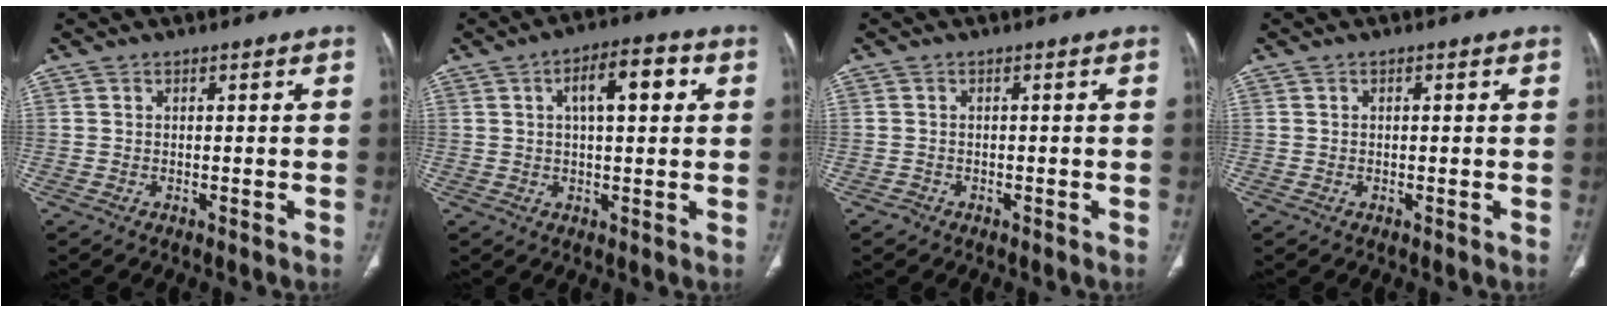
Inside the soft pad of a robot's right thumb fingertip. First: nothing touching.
{"total": 8.8, "force": [2.4, 3.6, 7.7], "torque": [-0.102, 0.016, 0.029]}
{"total": 0.9, "force": [-0.6, 0.7, -0.1], "torque": [-0.001, 0.004, -0.013]}
{"total": 0.6, "force": [0.1, 0.2, 0.6], "torque": [-0.011, 0.005, 0.001]}